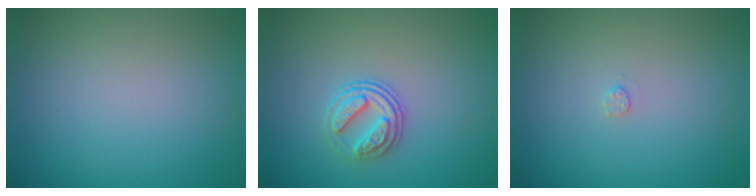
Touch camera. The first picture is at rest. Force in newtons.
{"total": 2.9, "press": 2.6, "slide": 1.3}
{"total": 0.5, "press": 0.5, "slide": 0.2}